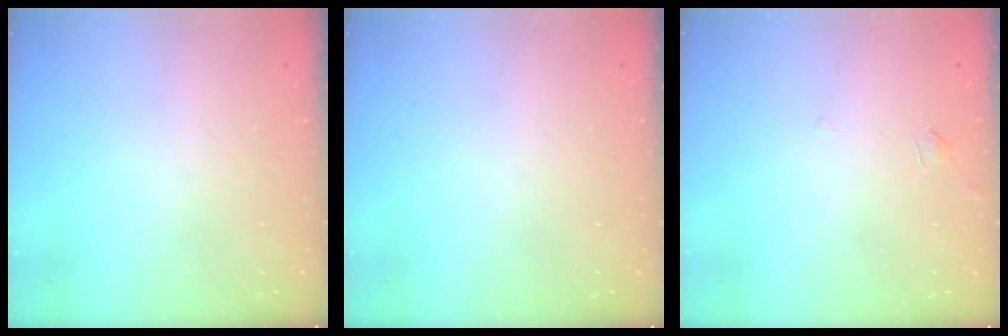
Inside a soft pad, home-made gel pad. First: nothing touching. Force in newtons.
{"total": 0.0}
{"total": 3.9, "press": 3.9, "slide": 0.4}